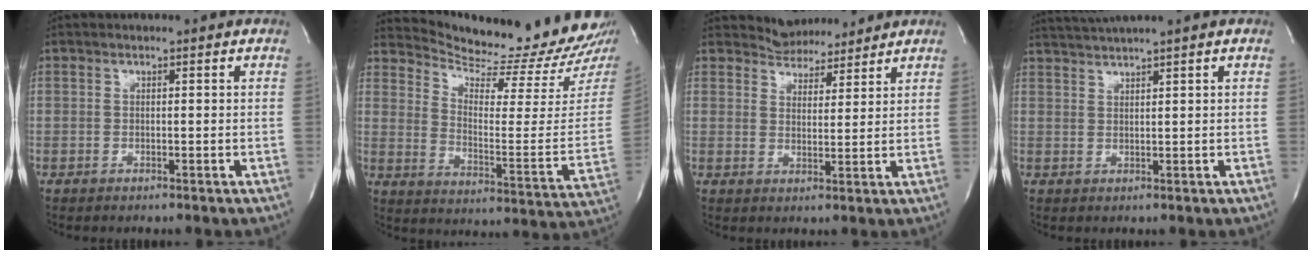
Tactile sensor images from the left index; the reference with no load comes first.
{"total": 18.4, "force": [17.9, -0.9, 4.2], "torque": [-0.081, -0.116, 0.245]}
{"total": 5.1, "force": [4.8, 1.7, -0.2], "torque": [0.000, 0.001, 0.076]}
{"total": 4.0, "force": [3.5, -1.6, 1.1], "torque": [-0.020, 0.007, 0.068]}